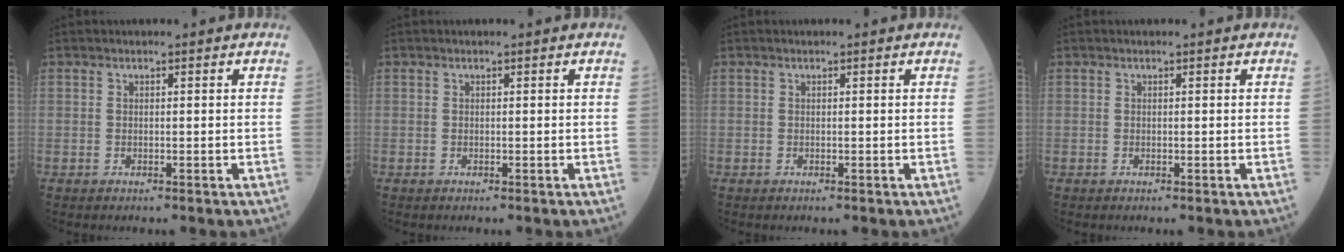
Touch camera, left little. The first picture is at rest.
{"total": 0.0}
{"total": 0.0}
{"total": 0.0}